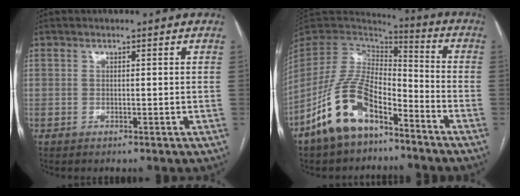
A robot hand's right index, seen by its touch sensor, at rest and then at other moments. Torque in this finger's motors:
{"motor_torque": [1.47, -0.67, 1.05, 0.21]}